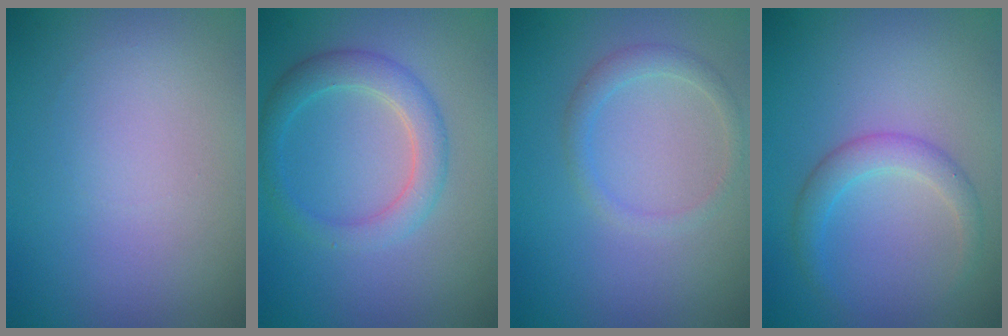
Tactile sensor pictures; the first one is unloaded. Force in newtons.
{"total": 3.2, "press": 3.2, "slide": 0.2}
{"total": 1.5, "press": 1.5, "slide": 0.1}
{"total": 2.2, "press": 2.2, "slide": 0.1}